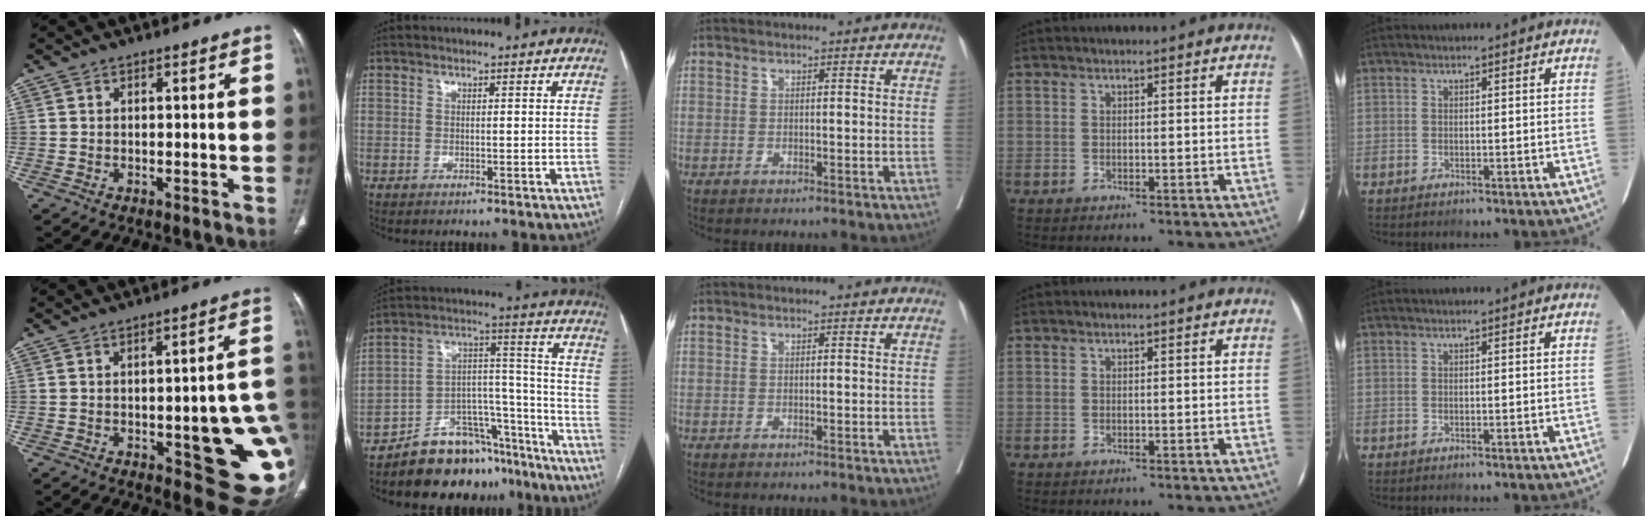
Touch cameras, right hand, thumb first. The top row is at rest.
{"thumb": {"total": 18.7, "force": [-2.7, 6.4, 17.3], "torque": [-0.164, 0.009, -0.013]}, "index": {"total": 16.2, "force": [-13.4, 7.0, 5.8], "torque": [-0.061, 0.069, -0.210]}}